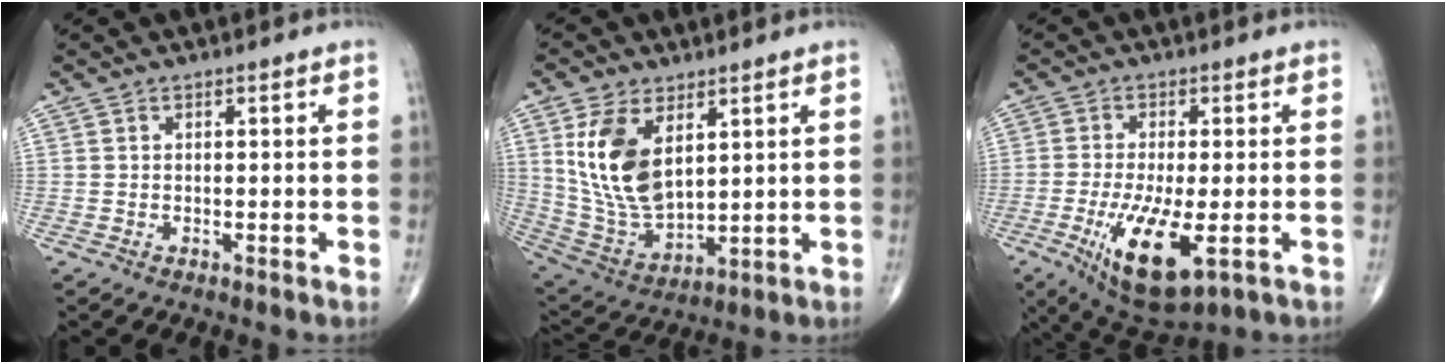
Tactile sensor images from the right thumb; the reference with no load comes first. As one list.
[{"total": 14.6, "force": [4.8, 8.0, 11.2], "torque": [-0.208, -0.023, 0.111]}, {"total": 12.8, "force": [-4.0, 4.3, 11.4], "torque": [-0.211, -0.022, -0.055]}]